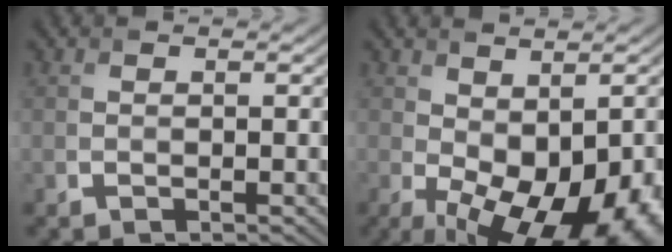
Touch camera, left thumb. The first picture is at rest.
{"total": 13.3, "force": [-4.0, 6.9, 10.6], "torque": [-0.165, -0.036, -0.035]}